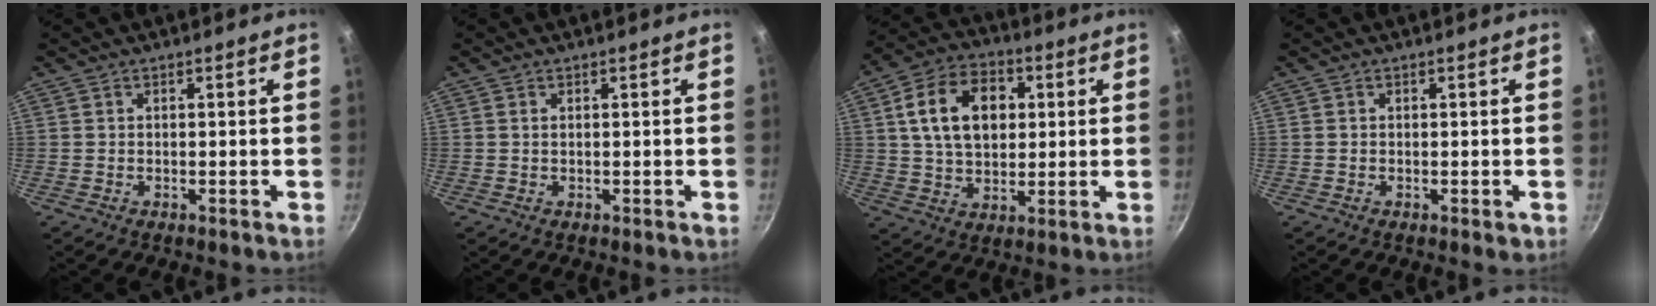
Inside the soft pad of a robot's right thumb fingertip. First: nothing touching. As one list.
[{"total": 0.5, "force": [0.3, 0.2, 0.4], "torque": [-0.008, 0.000, 0.005]}, {"total": 15.4, "force": [3.4, 10.6, 10.6], "torque": [-0.156, 0.008, 0.050]}, {"total": 0.9, "force": [-0.3, 0.6, 0.7], "torque": [-0.008, 0.001, -0.004]}]